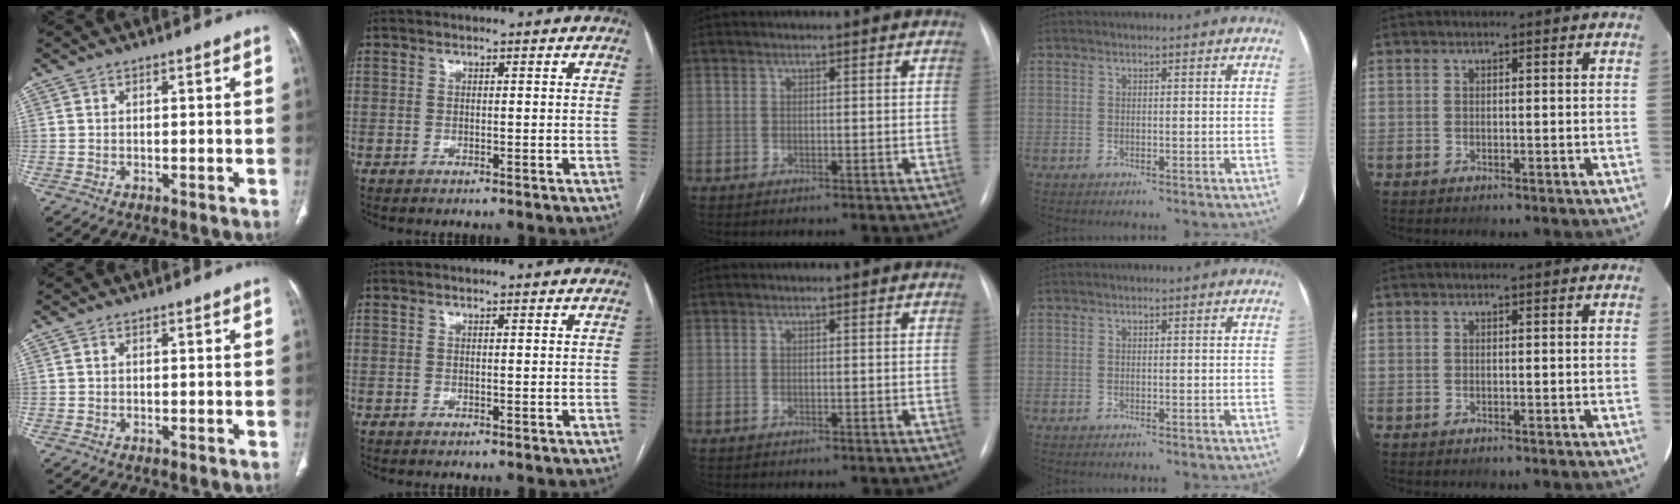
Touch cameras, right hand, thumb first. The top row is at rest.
{}